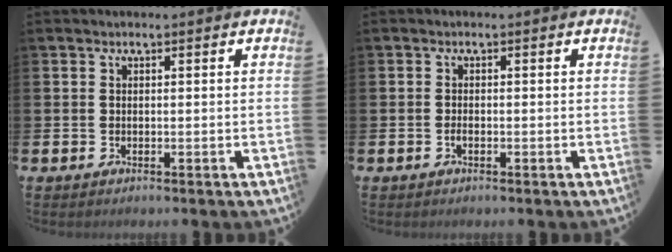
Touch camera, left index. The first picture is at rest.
{"total": 0.7, "force": [-0.4, 0.3, 0.5], "torque": [-0.016, 0.000, -0.005]}